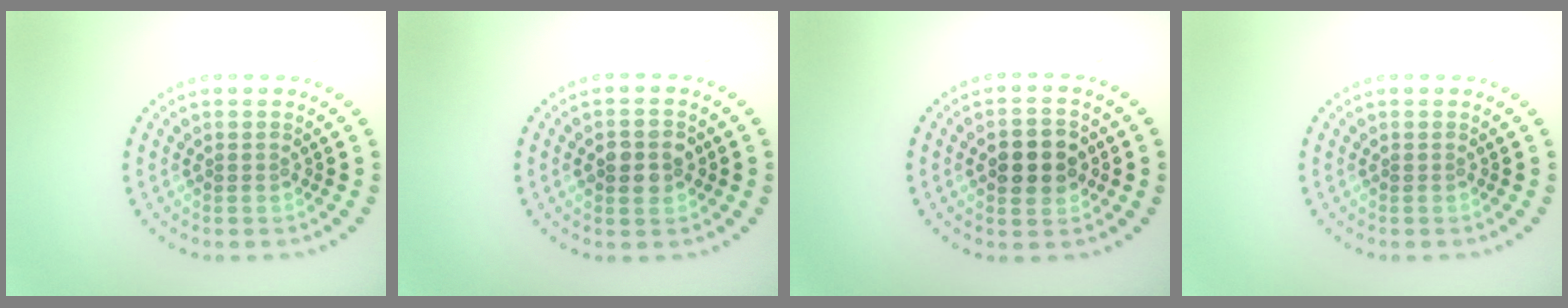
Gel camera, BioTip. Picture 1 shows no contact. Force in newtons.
{"total": 2.9, "press": 2.9, "slide": 0.2}
{"total": 3.6, "press": 3.6, "slide": 0.2}
{"total": 0.0}